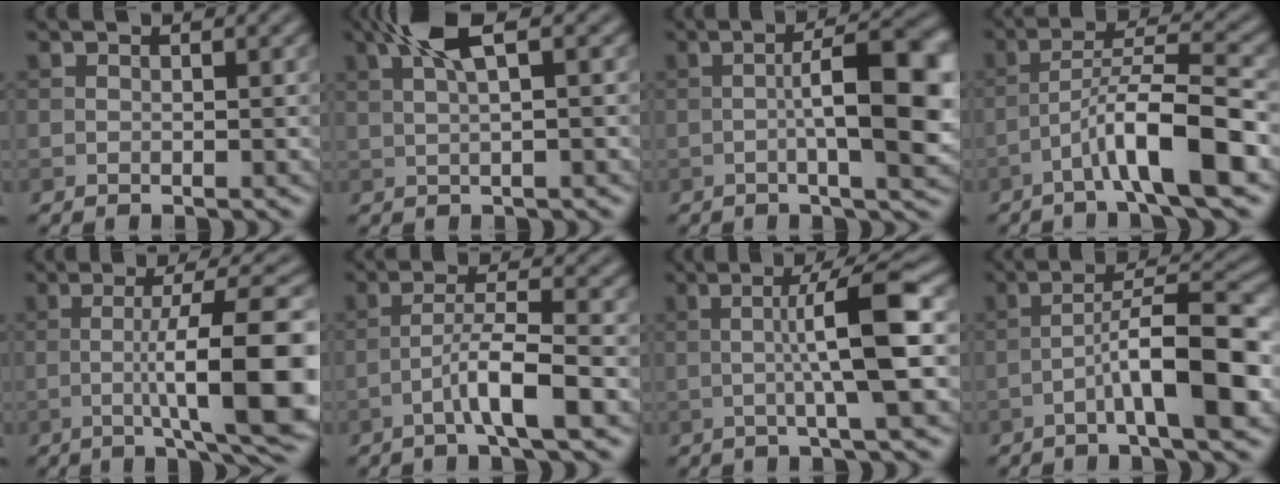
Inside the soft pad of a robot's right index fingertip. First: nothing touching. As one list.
[{"total": 4.4, "force": [1.8, 0.9, 3.9], "torque": [-0.075, 0.013, 0.032]}, {"total": 8.6, "force": [-0.6, 2.2, 8.4], "torque": [-0.124, 0.005, -0.012]}, {"total": 7.2, "force": [-3.5, 0.9, 6.3], "torque": [-0.106, 0.021, -0.062]}, {"total": 12.0, "force": [-1.6, 2.5, 11.6], "torque": [-0.158, 0.006, -0.026]}, {"total": 4.6, "force": [-2.2, 0.4, 4.0], "torque": [-0.070, 0.016, -0.046]}, {"total": 6.4, "force": [-0.1, 0.6, 6.3], "torque": [-0.104, 0.012, -0.006]}, {"total": 7.1, "force": [-2.7, 1.1, 6.5], "torque": [-0.102, 0.025, -0.049]}]